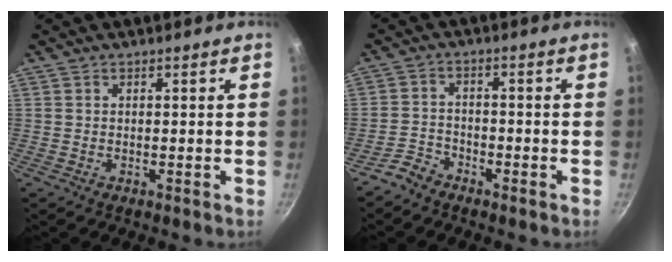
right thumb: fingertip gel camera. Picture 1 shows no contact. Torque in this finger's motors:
{"motor_torque": [0.83, -0.53, 0.63, -0.02, -0.04]}